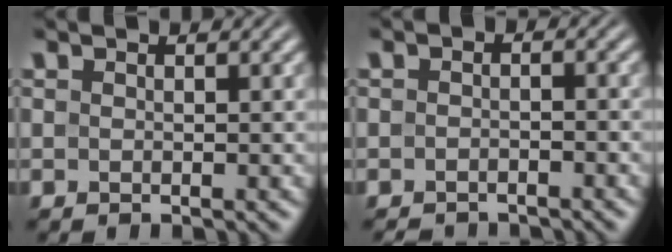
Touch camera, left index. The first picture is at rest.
{"total": 2.4, "force": [-2.1, 0.8, 0.8], "torque": [-0.010, -0.002, -0.036]}